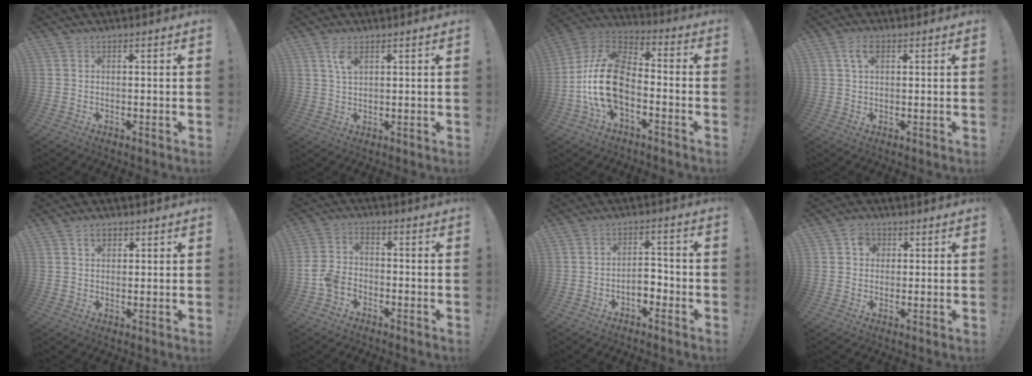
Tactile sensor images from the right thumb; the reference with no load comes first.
{"total": 4.2, "force": [2.0, 1.9, 3.1], "torque": [-0.051, -0.007, 0.033]}
{"total": 20.1, "force": [-4.7, 12.1, 15.3], "torque": [-0.293, 0.033, -0.071]}
{"total": 4.2, "force": [1.9, 2.0, 3.2], "torque": [-0.055, -0.001, 0.033]}
{"total": 3.4, "force": [1.6, 2.4, 1.9], "torque": [-0.028, 0.001, 0.026]}
{"total": 7.1, "force": [-4.3, 4.6, 3.1], "torque": [-0.073, 0.027, -0.079]}
{"total": 5.4, "force": [-2.7, 2.9, 3.7], "torque": [-0.058, 0.011, -0.047]}
{"total": 4.4, "force": [1.2, 3.9, 1.7], "torque": [-0.023, 0.004, 0.021]}